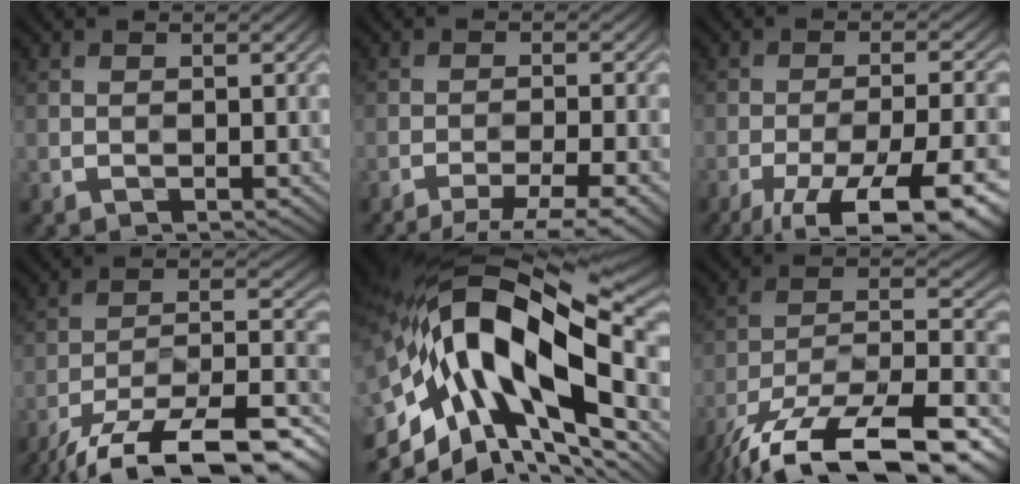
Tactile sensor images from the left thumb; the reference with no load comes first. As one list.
[{"total": 6.5, "force": [-5.0, 1.1, 4.0], "torque": [-0.057, 0.000, -0.072]}, {"total": 14.3, "force": [-9.9, 3.6, 9.7], "torque": [-0.170, -0.019, -0.135]}, {"total": 19.0, "force": [-14.3, 6.3, 10.9], "torque": [-0.177, -0.027, -0.225]}, {"total": 20.8, "force": [-3.0, 10.1, 17.9], "torque": [-0.351, -0.003, -0.058]}, {"total": 19.4, "force": [-13.7, 8.6, 10.8], "torque": [-0.209, -0.035, -0.211]}]